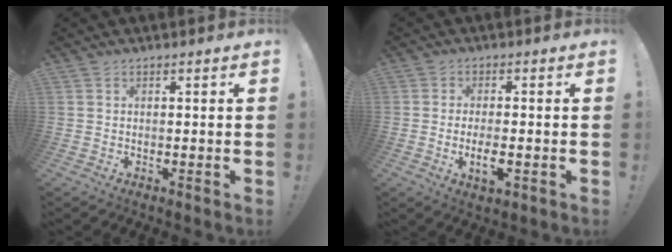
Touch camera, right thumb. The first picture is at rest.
{"total": 5.5, "force": [-1.7, 2.1, 4.8], "torque": [-0.074, -0.007, -0.029]}